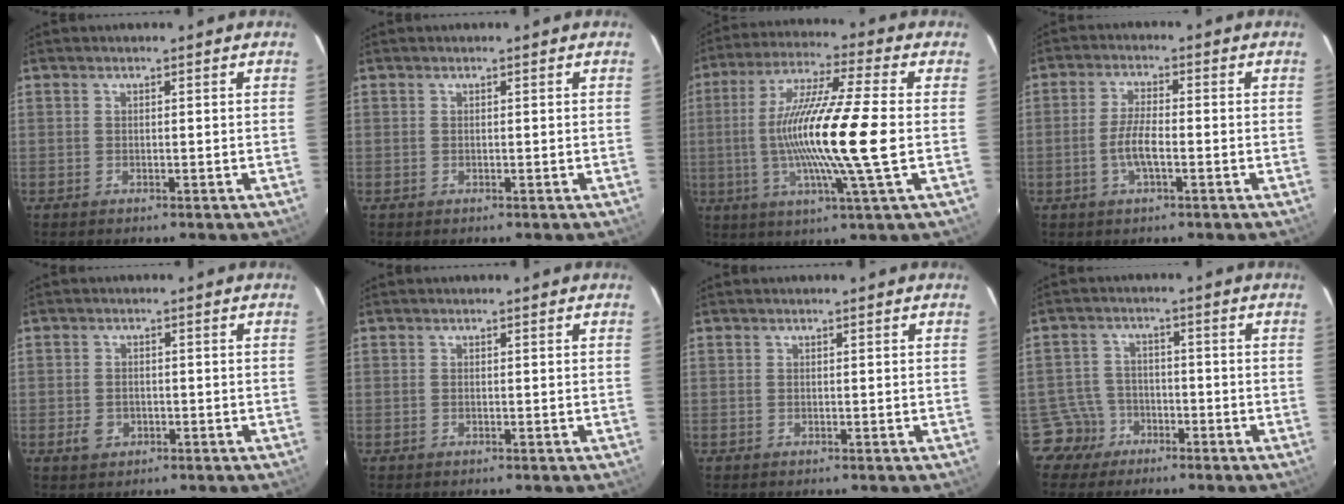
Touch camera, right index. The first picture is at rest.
{"total": 0.0}
{"total": 17.2, "force": [-1.6, -0.5, 17.1], "torque": [-0.316, -0.007, -0.035]}
{"total": 5.1, "force": [-1.7, 1.3, 4.6], "torque": [-0.096, 0.001, -0.032]}
{"total": 3.1, "force": [-1.2, 2.5, 1.5], "torque": [-0.031, 0.002, -0.015]}
{"total": 0.0}
{"total": 0.0}
{"total": 5.1, "force": [-3.1, 4.0, -0.6], "torque": [0.001, 0.021, -0.059]}